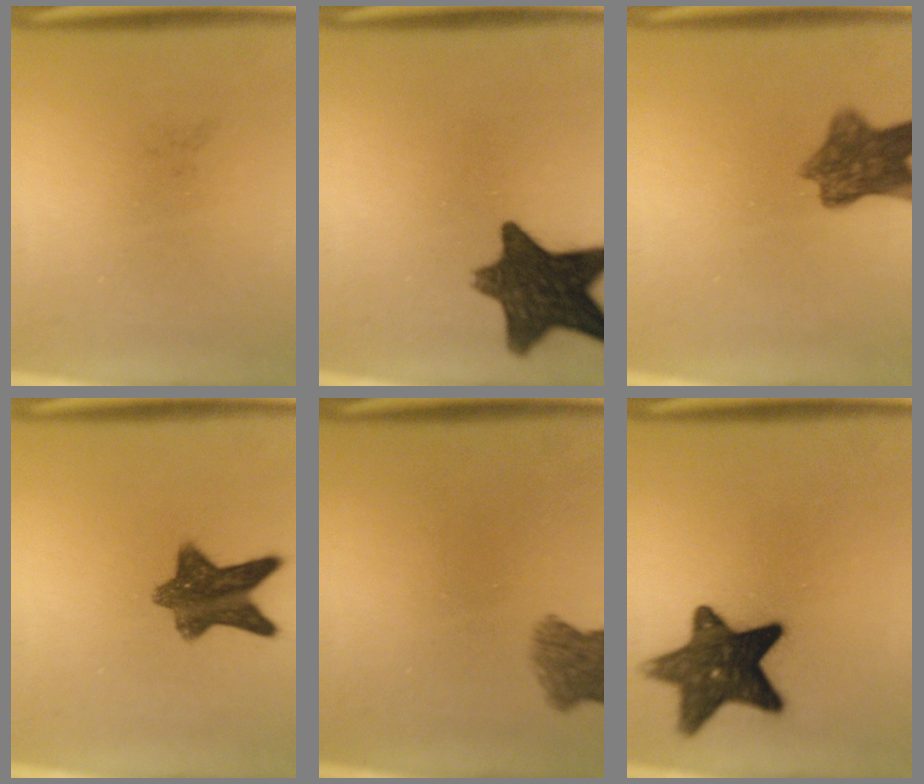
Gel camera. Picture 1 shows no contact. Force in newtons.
{"total": 13.0}
{"total": 7.8}
{"total": 9.3}
{"total": 4.9}
{"total": 13.5}